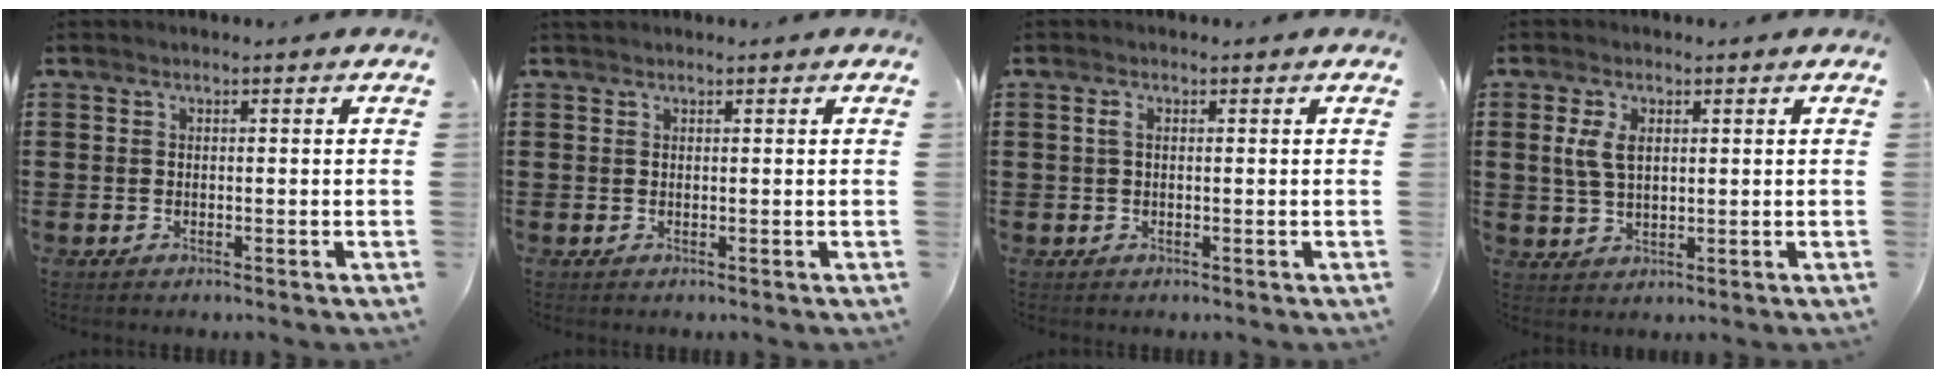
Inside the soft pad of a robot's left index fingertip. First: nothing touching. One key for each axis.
{"total": 0.5, "fx": 0.4, "fy": 0.2, "fz": 0.1, "tx": -0.004, "ty": 0.001, "tz": 0.009}
{"total": 1.3, "fx": 0.3, "fy": 0.6, "fz": 1.2, "tx": -0.026, "ty": 0.005, "tz": 0.004}
{"total": 4.4, "fx": 1.3, "fy": 2.3, "fz": 3.5, "tx": -0.084, "ty": 0.006, "tz": 0.020}